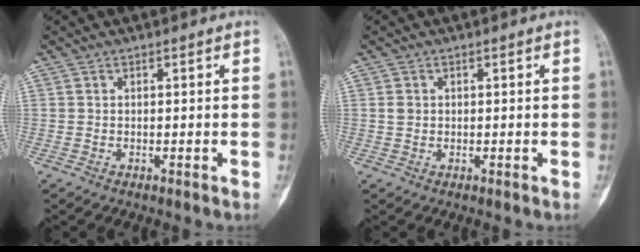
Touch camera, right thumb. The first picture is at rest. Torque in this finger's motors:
{"motor_torque": [0.14, 0.20, 0.18, -0.01, 0.01]}